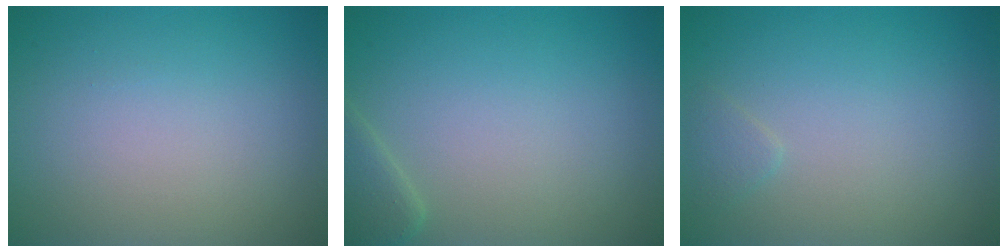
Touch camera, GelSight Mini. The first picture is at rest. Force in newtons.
{"total": 1.8, "press": 1.8, "slide": 0.1}
{"total": 0.8, "press": 0.8, "slide": 0.0}